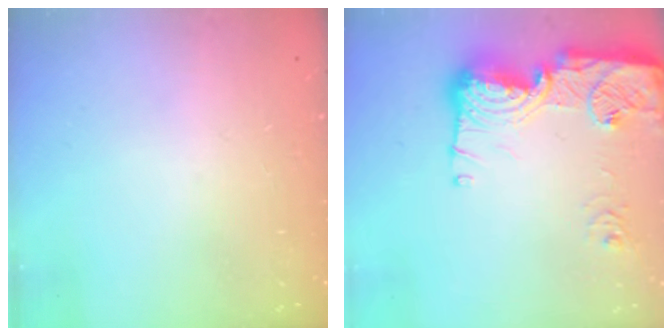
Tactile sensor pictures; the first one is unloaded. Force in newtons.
{"total": 18.9, "press": 18.8, "slide": 1.7}